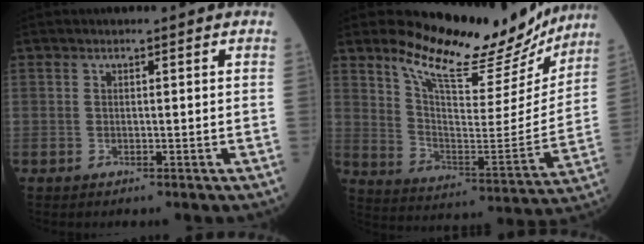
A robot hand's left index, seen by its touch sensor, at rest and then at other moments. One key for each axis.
{"total": 19.0, "fx": 16.4, "fy": 4.9, "fz": 8.2, "tx": -0.130, "ty": -0.034, "tz": 0.244}